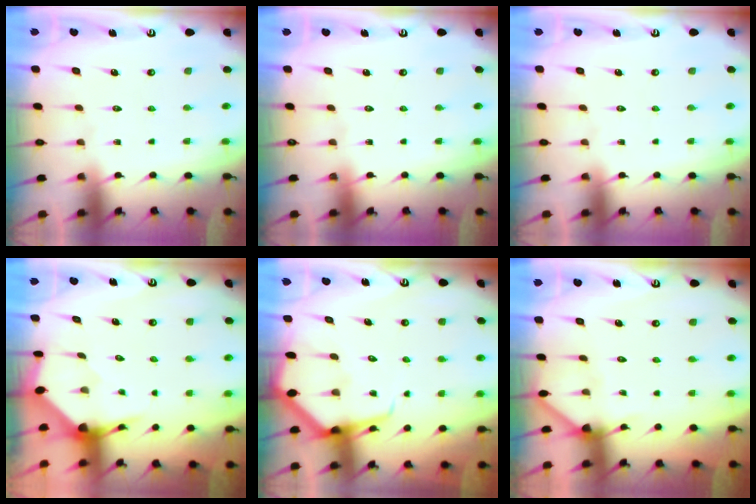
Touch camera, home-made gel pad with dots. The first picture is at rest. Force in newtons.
{"total": 0.0}
{"total": 0.0}
{"total": 3.7, "press": 3.7, "slide": 0.4}
{"total": 6.8, "press": 6.7, "slide": 0.8}
{"total": 3.9, "press": 3.9, "slide": 0.3}